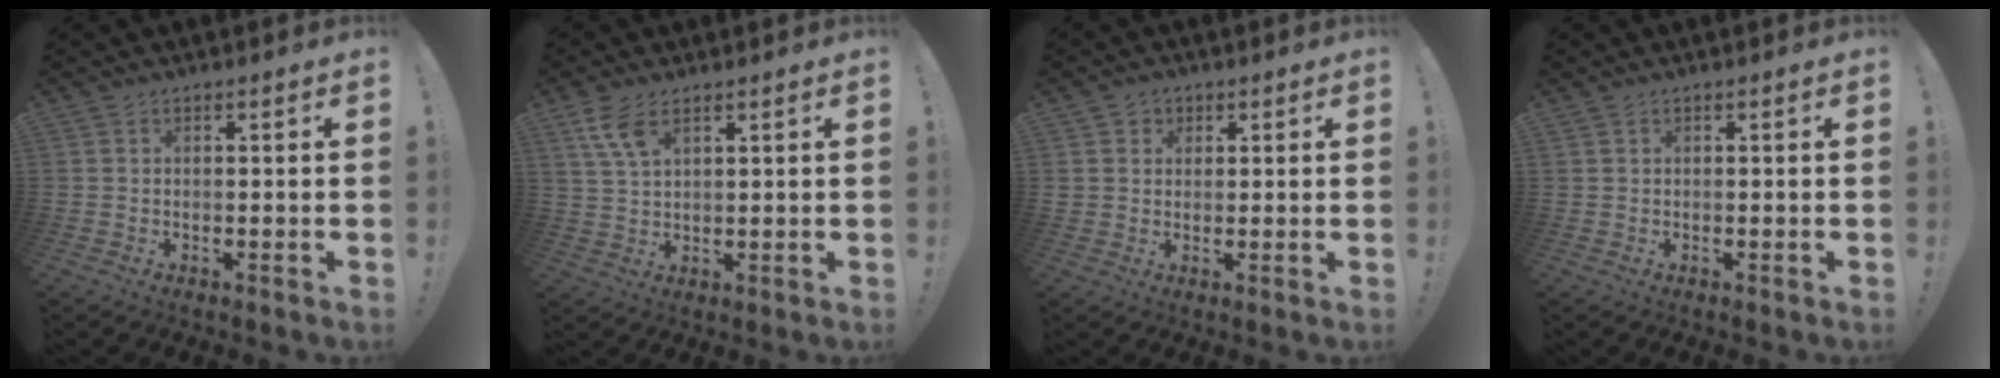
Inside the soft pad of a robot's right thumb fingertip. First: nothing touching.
{"total": 7.0, "force": [4.0, 3.0, 4.8], "torque": [-0.094, -0.013, 0.077]}
{"total": 3.2, "force": [1.1, 3.0, 0.4], "torque": [-0.007, -0.003, 0.020]}
{"total": 0.0}